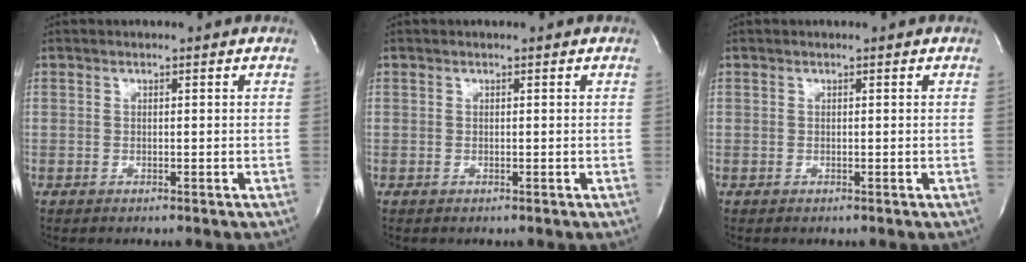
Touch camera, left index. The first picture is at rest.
{"total": 0.0}
{"total": 0.0}